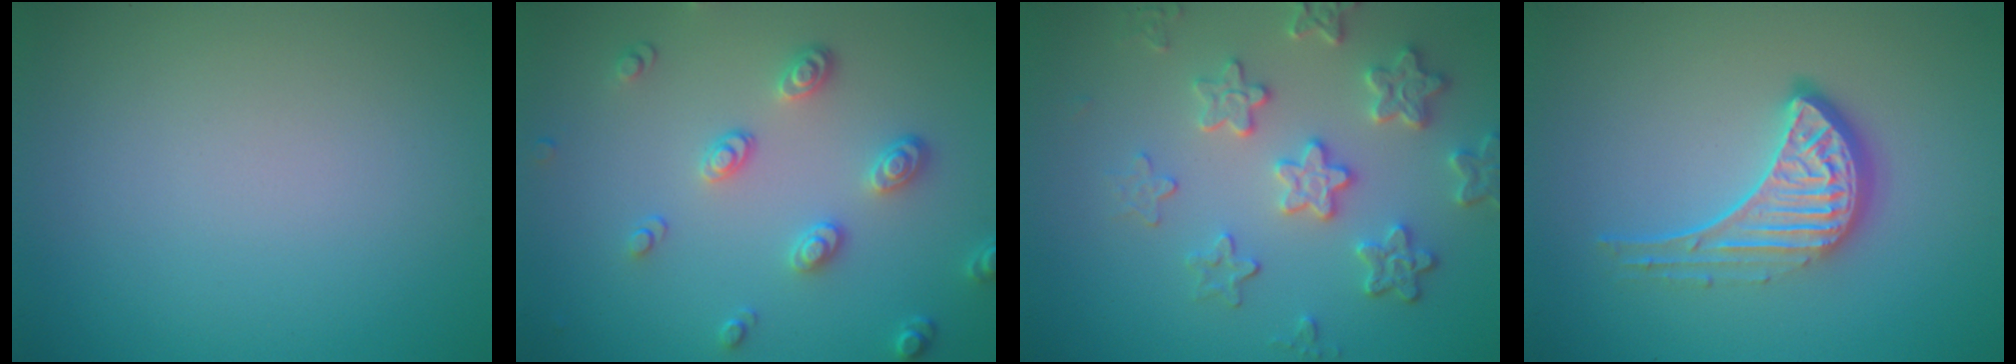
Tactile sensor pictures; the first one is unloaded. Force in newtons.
{"total": 3.4, "press": 2.8, "slide": 1.9}
{"total": 4.8, "press": 4.1, "slide": 2.5}
{"total": 4.6, "press": 3.3, "slide": 3.3}